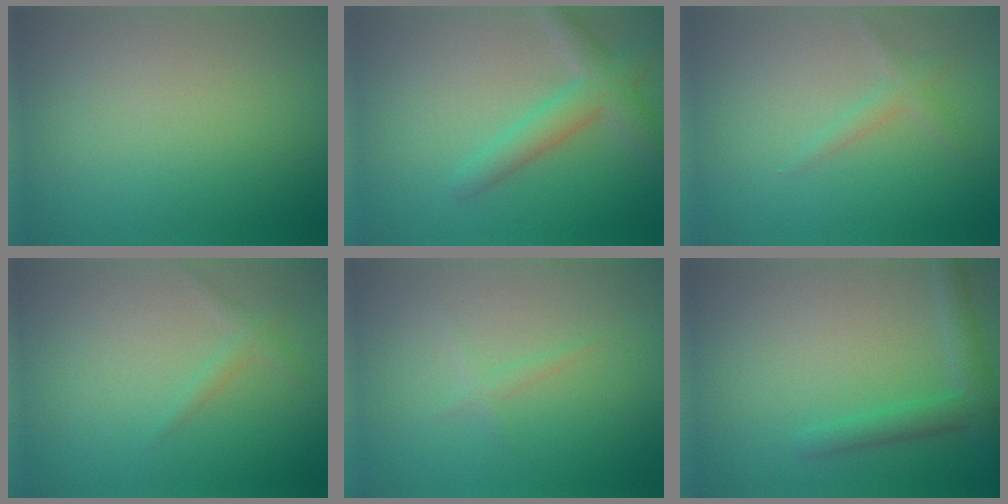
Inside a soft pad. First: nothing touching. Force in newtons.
{"total": 3.7, "press": 3.7, "slide": 0.3}
{"total": 1.3, "press": 1.3, "slide": 0.0}
{"total": 1.1, "press": 1.1, "slide": 0.1}
{"total": 0.9, "press": 0.9, "slide": 0.0}
{"total": 2.8, "press": 2.8, "slide": 0.2}